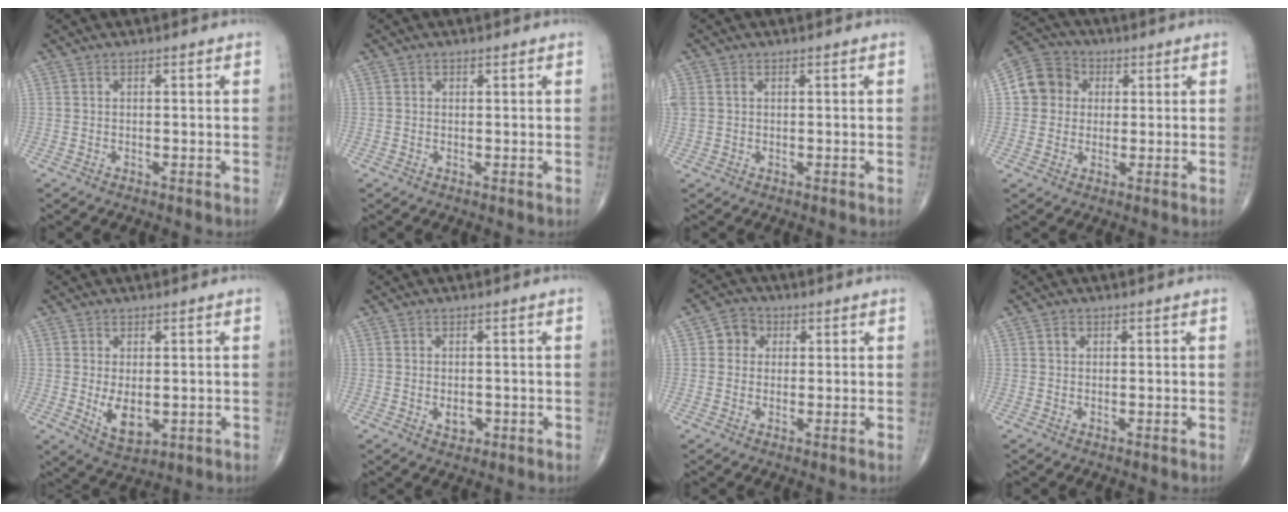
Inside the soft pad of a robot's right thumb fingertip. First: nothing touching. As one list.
[{"total": 0.5, "force": [0.2, 0.5, 0.1], "torque": [0.002, 0.000, 0.002]}, {"total": 2.8, "force": [0.5, 2.1, 1.7], "torque": [-0.054, 0.013, 0.017]}, {"total": 8.7, "force": [1.4, 7.9, 3.3], "torque": [-0.041, 0.013, 0.013]}, {"total": 6.3, "force": [-0.6, 3.6, 5.2], "torque": [-0.079, -0.017, 0.003]}, {"total": 2.5, "force": [-0.5, 1.7, 1.7], "torque": [-0.018, 0.000, -0.003]}, {"total": 4.5, "force": [1.0, 4.1, 1.7], "torque": [-0.003, 0.005, 0.010]}, {"total": 1.0, "force": [0.3, 0.8, 0.5], "torque": [-0.004, 0.001, 0.004]}]